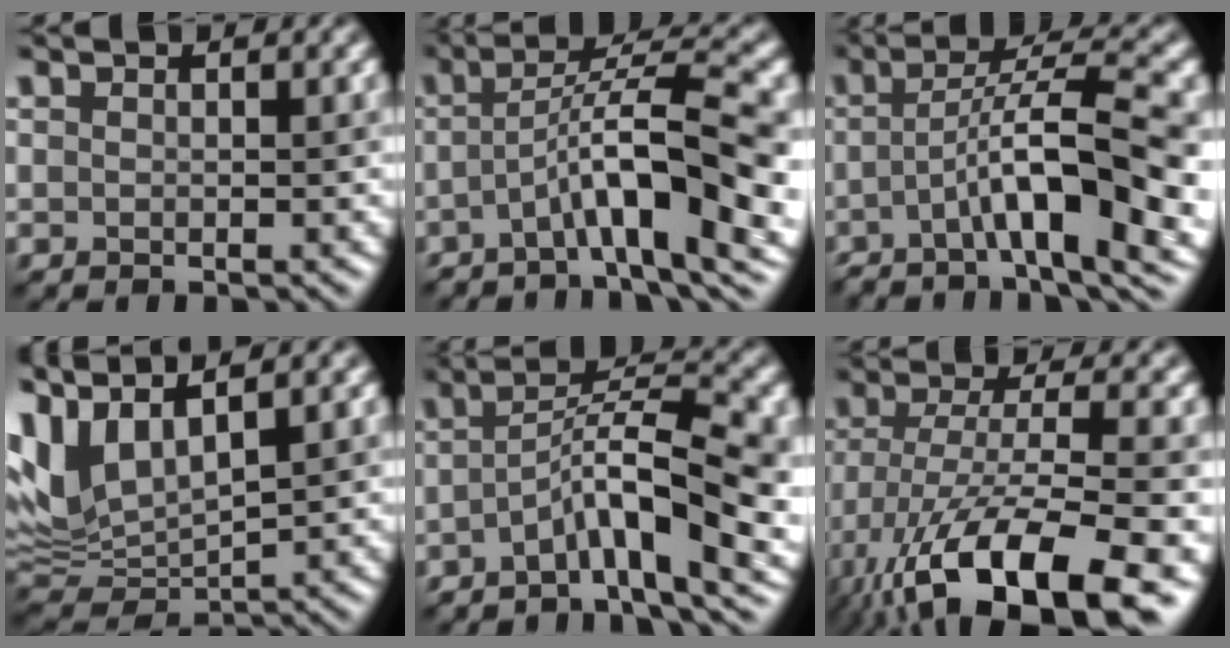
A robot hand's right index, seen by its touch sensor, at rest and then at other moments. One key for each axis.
{"total": 9.9, "fx": -2.7, "fy": 2.1, "fz": 9.2, "tx": -0.129, "ty": 0.013, "tz": -0.054}
{"total": 10.9, "fx": -2.6, "fy": 2.5, "fz": 10.3, "tx": -0.142, "ty": 0.014, "tz": -0.049}
{"total": 7.8, "fx": 3.8, "fy": 3.7, "fz": 5.7, "tx": -0.148, "ty": 0.010, "tz": 0.076}
{"total": 8.9, "fx": -2.6, "fy": 2.0, "fz": 8.3, "tx": -0.125, "ty": 0.011, "tz": -0.053}
{"total": 13.6, "fx": -7.4, "fy": 4.6, "fz": 10.5, "tx": -0.206, "ty": -0.026, "tz": -0.126}